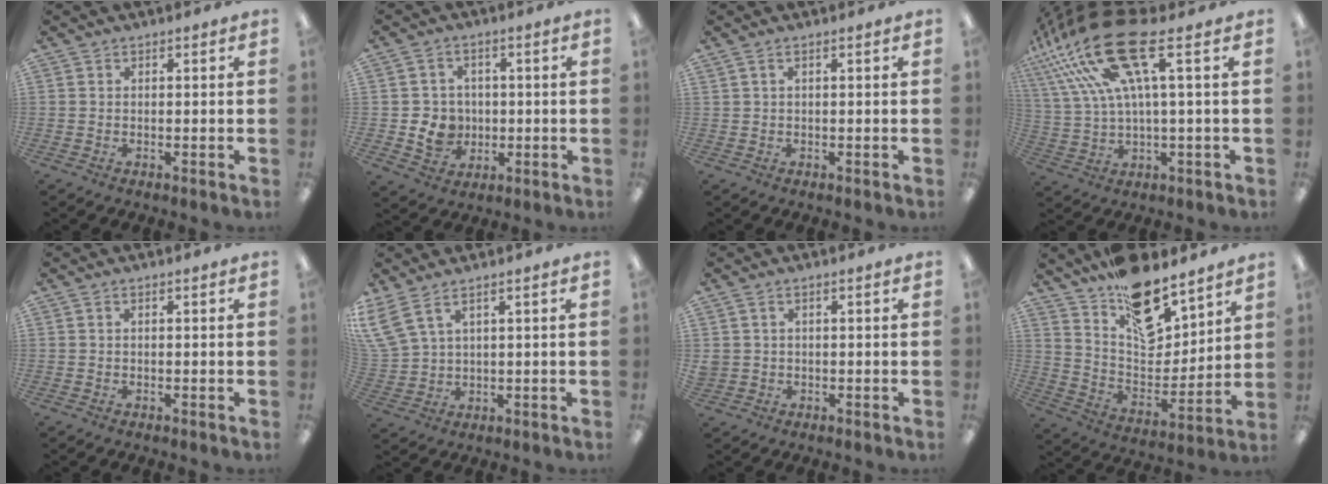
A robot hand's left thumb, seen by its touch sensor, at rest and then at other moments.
{"total": 7.1, "force": [-1.0, 6.4, 2.8], "torque": [-0.053, 0.012, -0.015]}
{"total": 1.5, "force": [0.4, 0.3, 1.4], "torque": [-0.027, 0.002, 0.007]}
{"total": 20.8, "force": [9.3, 6.0, 17.6], "torque": [-0.361, -0.031, 0.150]}
{"total": 0.0}
{"total": 6.8, "force": [4.3, 3.0, 4.3], "torque": [-0.095, -0.014, 0.083]}
{"total": 1.7, "force": [0.5, 1.3, 1.0], "torque": [-0.022, 0.005, 0.007]}
{"total": 17.5, "force": [13.1, 8.0, 8.4], "torque": [-0.135, -0.087, 0.232]}